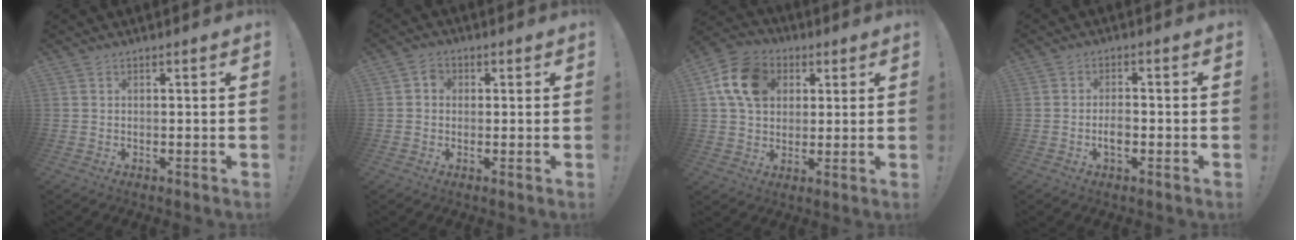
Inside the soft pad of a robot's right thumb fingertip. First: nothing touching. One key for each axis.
{"total": 3.3, "fx": 0.1, "fy": 2.9, "fz": 1.6, "tx": -0.022, "ty": 0.004, "tz": 0.003}
{"total": 14.5, "fx": 4.5, "fy": 11.2, "fz": 8.0, "tx": -0.131, "ty": -0.001, "tz": 0.092}
{"total": 3.7, "fx": -1.3, "fy": 1.7, "fz": 3.0, "tx": -0.050, "ty": 0.003, "tz": -0.026}